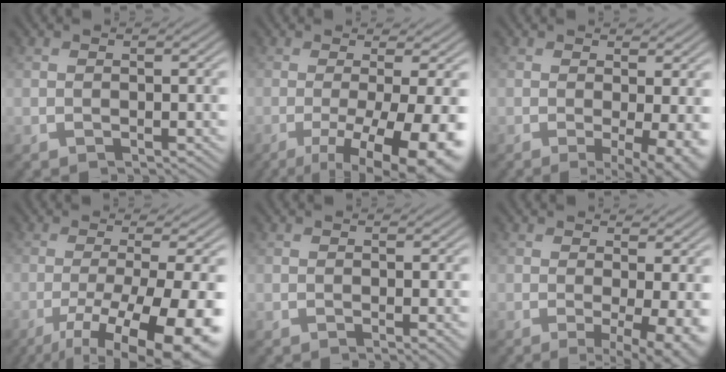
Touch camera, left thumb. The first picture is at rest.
{"total": 12.2, "force": [-4.0, 3.0, 11.1], "torque": [-0.148, -0.005, -0.051]}
{"total": 5.2, "force": [-0.6, 1.2, 5.1], "torque": [-0.075, -0.009, -0.009]}
{"total": 14.8, "force": [-6.9, 3.8, 12.6], "torque": [-0.188, -0.014, -0.097]}
{"total": 1.0, "force": [-0.2, 0.1, 1.0], "torque": [-0.015, -0.003, -0.006]}
{"total": 6.4, "force": [-0.8, 1.6, 6.1], "torque": [-0.087, -0.009, -0.010]}